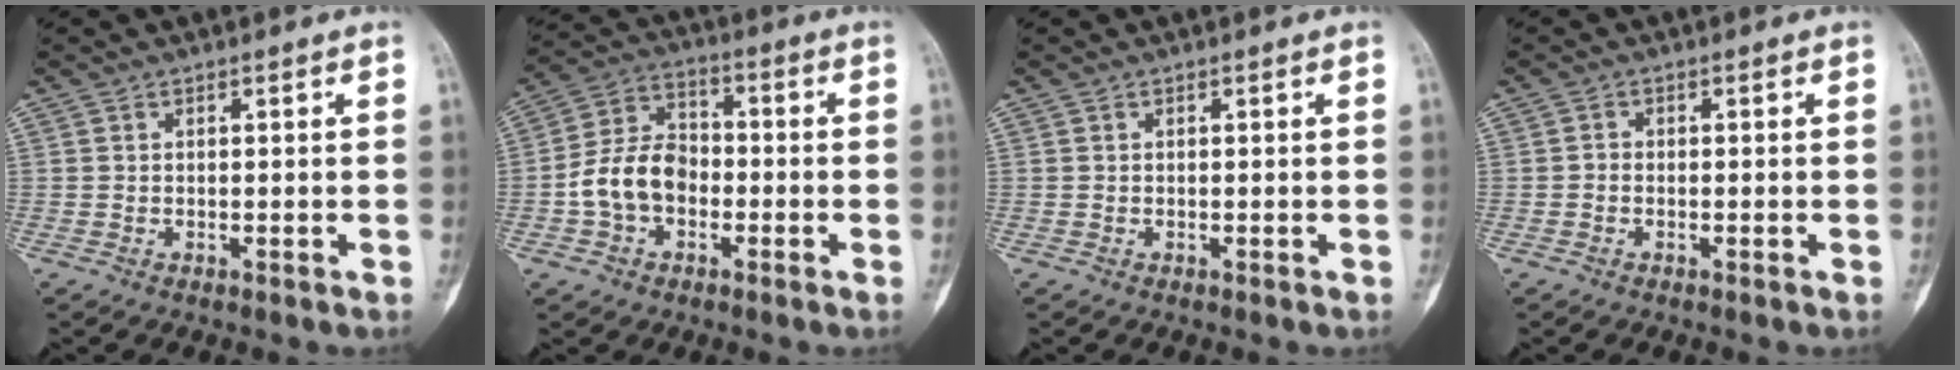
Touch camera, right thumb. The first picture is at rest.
{"total": 11.0, "force": [-2.8, 8.9, 5.9], "torque": [-0.088, 0.044, -0.061]}
{"total": 0.0}
{"total": 0.8, "force": [-0.3, 0.7, 0.4], "torque": [0.002, 0.004, -0.010]}